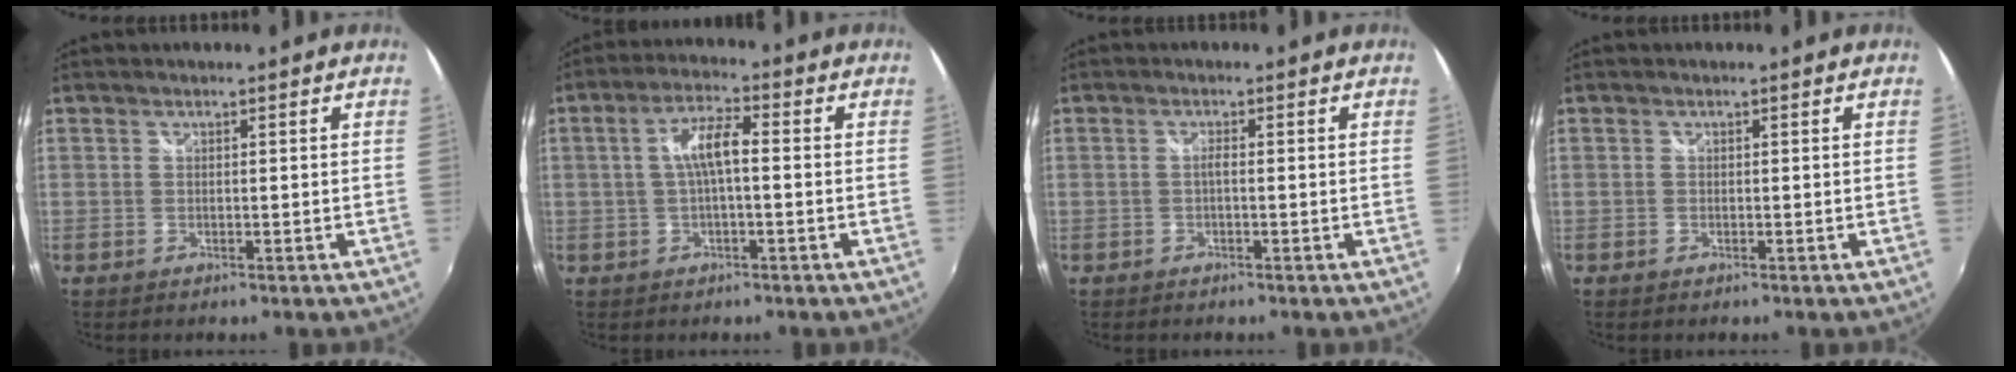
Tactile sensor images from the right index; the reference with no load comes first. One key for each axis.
{"total": 5.9, "fx": -0.2, "fy": 1.3, "fz": 5.7, "tx": -0.110, "ty": 0.013, "tz": -0.001}
{"total": 0.9, "fx": -0.3, "fy": 0.1, "fz": 0.8, "tx": -0.016, "ty": 0.003, "tz": -0.007}
{"total": 0.0}